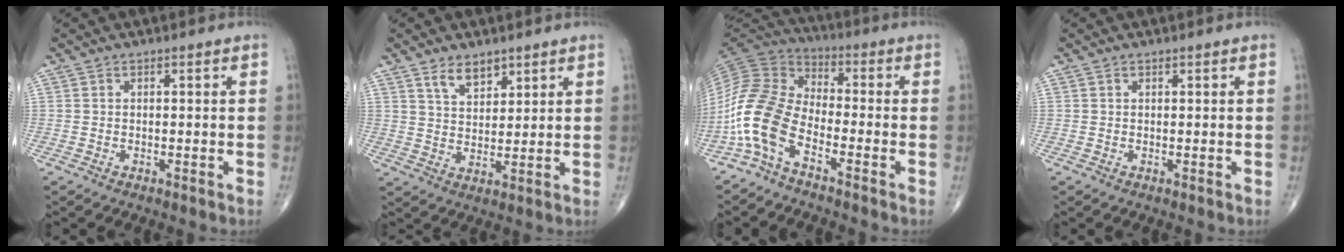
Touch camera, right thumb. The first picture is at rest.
{"total": 5.5, "force": [3.8, 2.8, 2.8], "torque": [-0.027, -0.030, 0.072]}
{"total": 12.1, "force": [-5.6, 5.9, 9.0], "torque": [-0.195, 0.054, -0.128]}
{"total": 0.0}